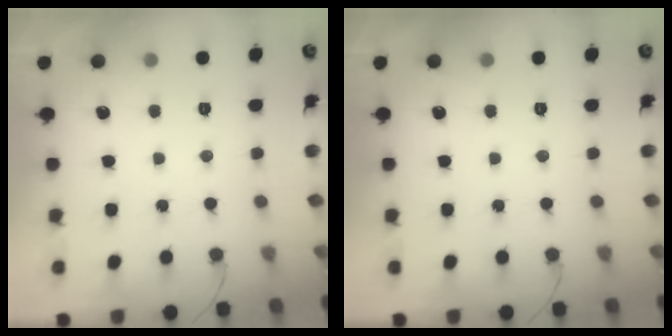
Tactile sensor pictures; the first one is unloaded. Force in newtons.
{"total": 0.0}